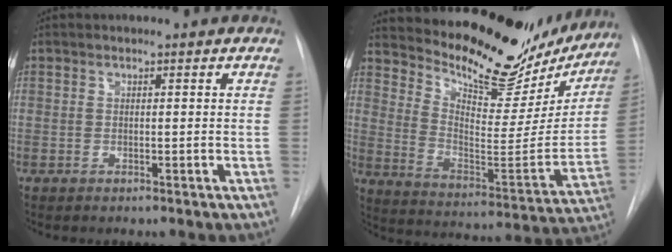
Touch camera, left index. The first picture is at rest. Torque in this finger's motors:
{"motor_torque": [1.04, -1.10, 0.44, 0.05]}